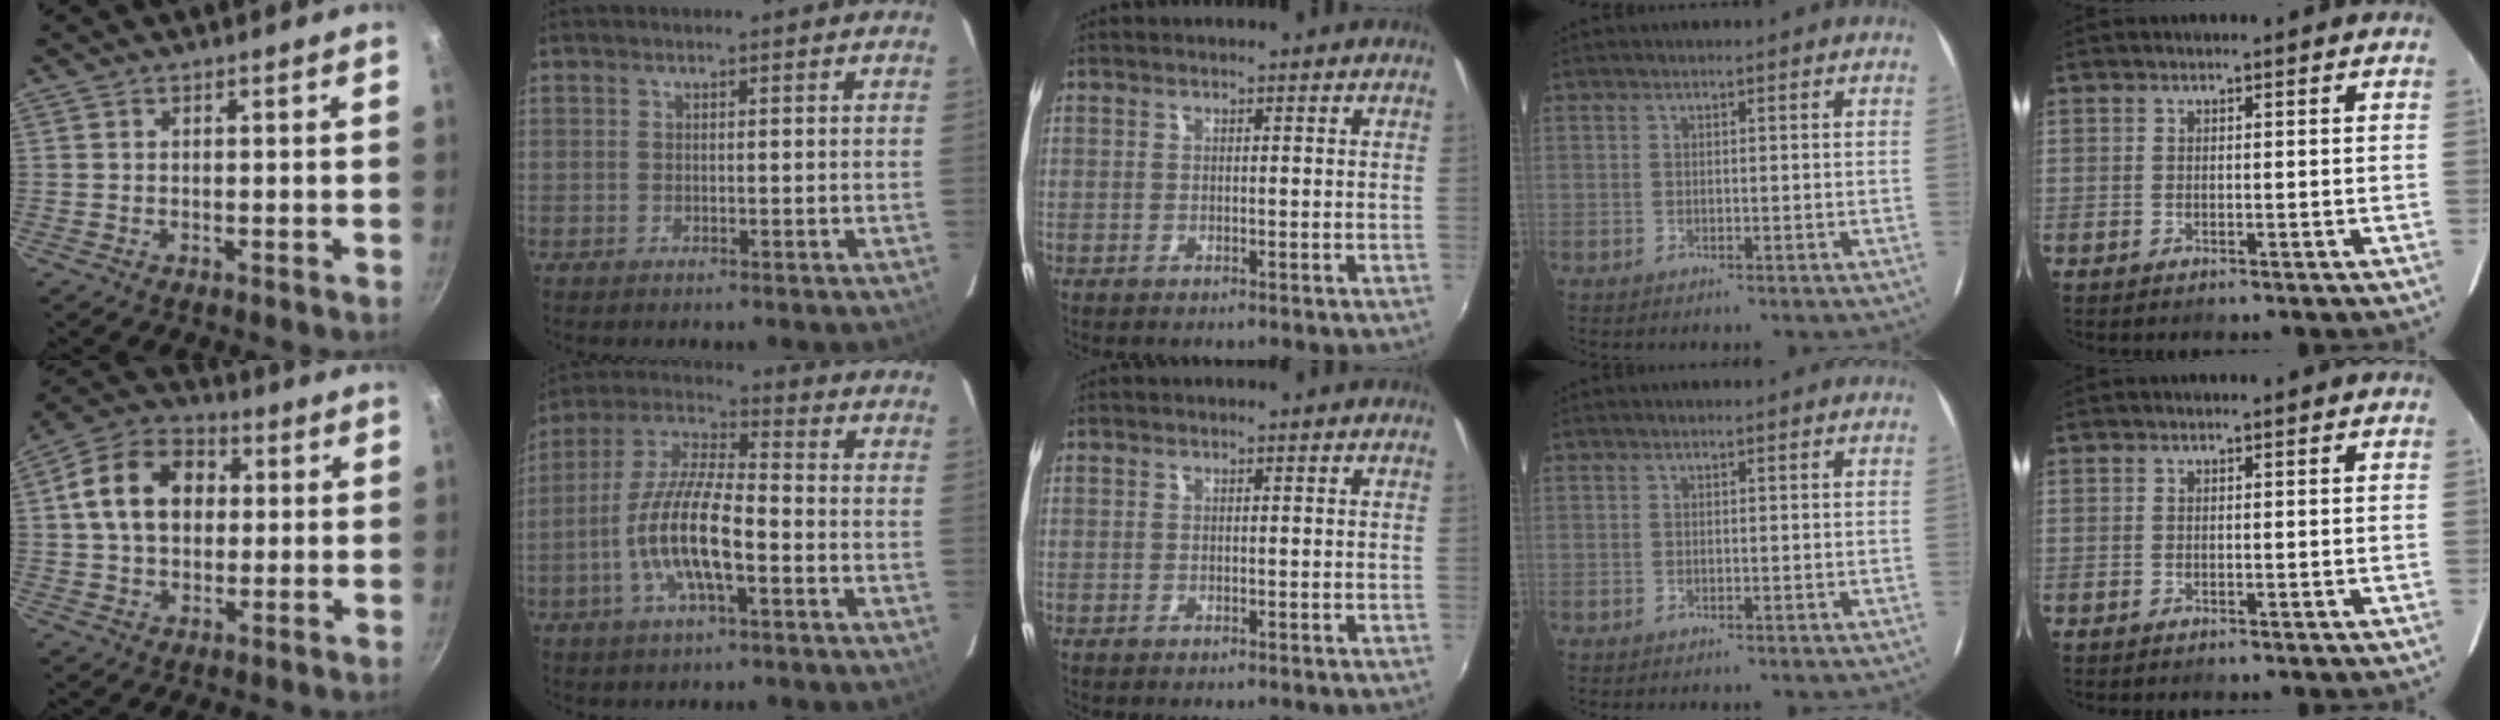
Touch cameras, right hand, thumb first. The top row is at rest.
{"thumb": {"total": 14.1, "force": [2.1, 10.4, 9.2], "torque": [-0.135, 0.023, 0.022]}, "index": {"total": 13.5, "force": [-4.5, 3.6, 12.2], "torque": [-0.250, 0.000, -0.088]}}